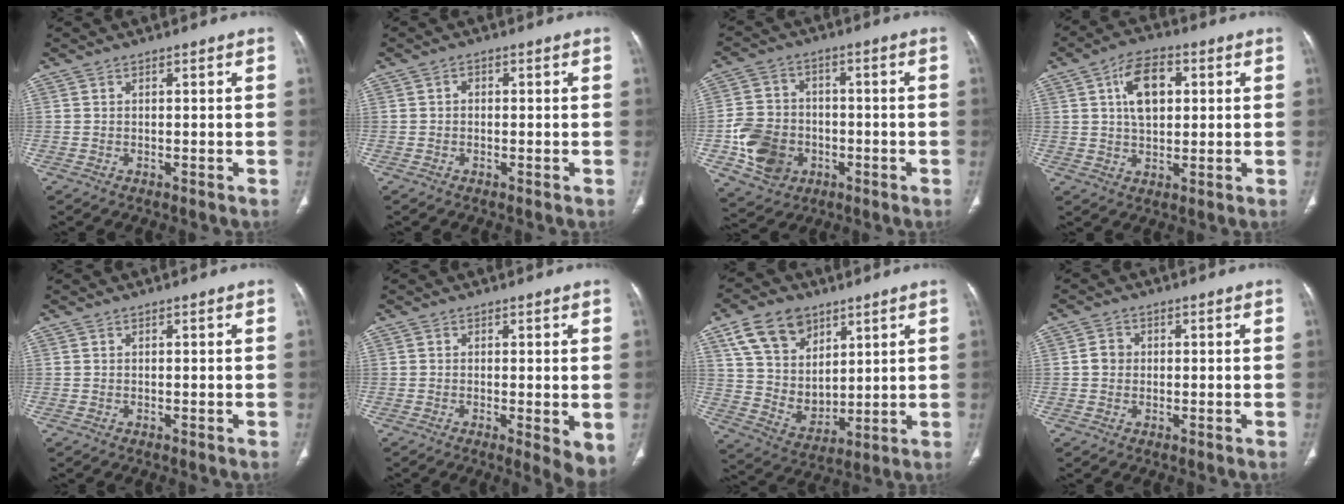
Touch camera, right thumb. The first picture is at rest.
{"total": 1.2, "force": [-0.1, 1.0, 0.7], "torque": [-0.002, 0.005, -0.008]}
{"total": 11.8, "force": [-3.3, 9.8, 5.7], "torque": [-0.081, 0.016, -0.052]}
{"total": 9.6, "force": [2.6, 5.7, 7.3], "torque": [-0.103, 0.004, 0.039]}
{"total": 0.0}
{"total": 5.4, "force": [-0.9, 1.5, 5.0], "torque": [-0.072, -0.016, -0.015]}
{"total": 14.5, "force": [7.5, 10.1, 7.1], "torque": [-0.098, -0.038, 0.152]}
{"total": 2.7, "force": [0.0, 2.5, 1.1], "torque": [-0.009, 0.007, -0.002]}